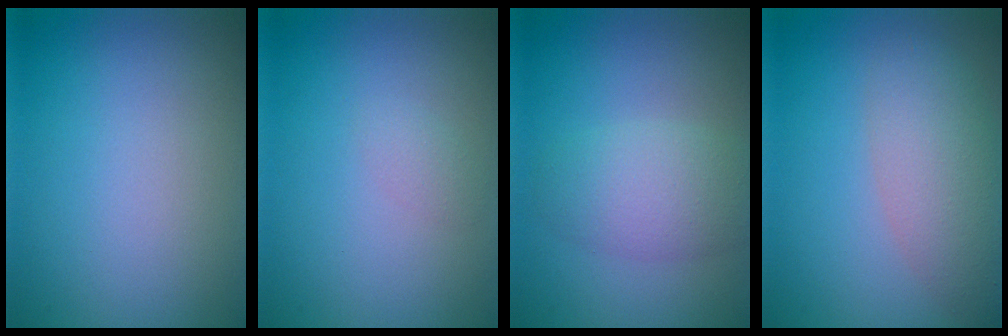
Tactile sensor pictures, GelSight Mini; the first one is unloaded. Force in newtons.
{"total": 0.8, "press": 0.8, "slide": 0.0}
{"total": 3.7, "press": 3.7, "slide": 0.1}
{"total": 4.7, "press": 4.7, "slide": 0.3}